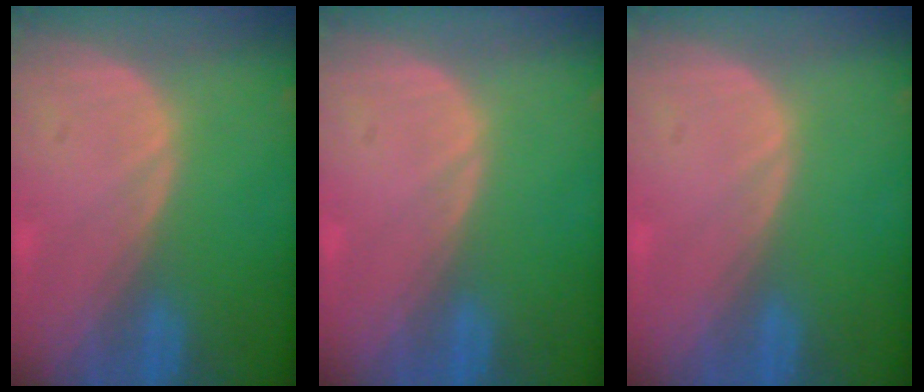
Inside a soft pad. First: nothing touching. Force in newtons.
{"total": 0.0}
{"total": 0.0}